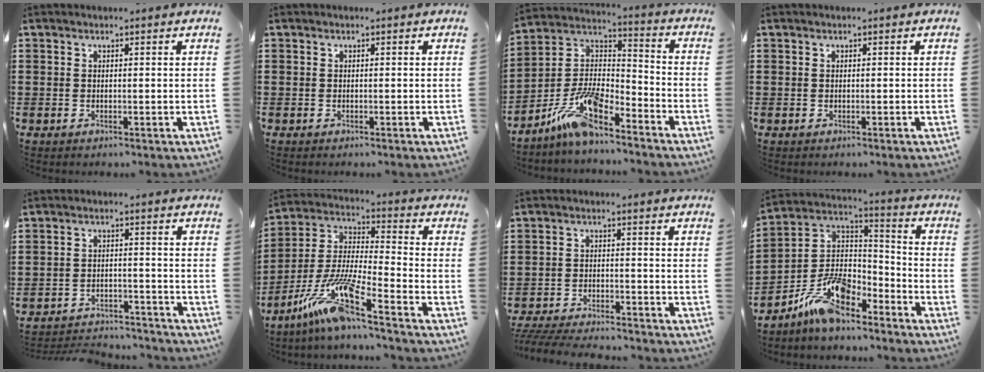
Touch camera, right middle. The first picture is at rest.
{"total": 0.0}
{"total": 11.7, "force": [-8.8, 2.8, 7.2], "torque": [-0.158, 0.012, -0.174]}
{"total": 0.0}
{"total": 3.7, "force": [-3.7, 0.5, 0.2], "torque": [-0.008, 0.005, -0.079]}
{"total": 12.7, "force": [-9.0, 0.3, 8.9], "torque": [-0.201, -0.015, -0.185]}
{"total": 5.1, "force": [-5.0, 0.3, 1.1], "torque": [-0.029, -0.005, -0.102]}
{"total": 12.0, "force": [-9.3, 4.0, 6.5], "torque": [-0.137, 0.025, -0.184]}